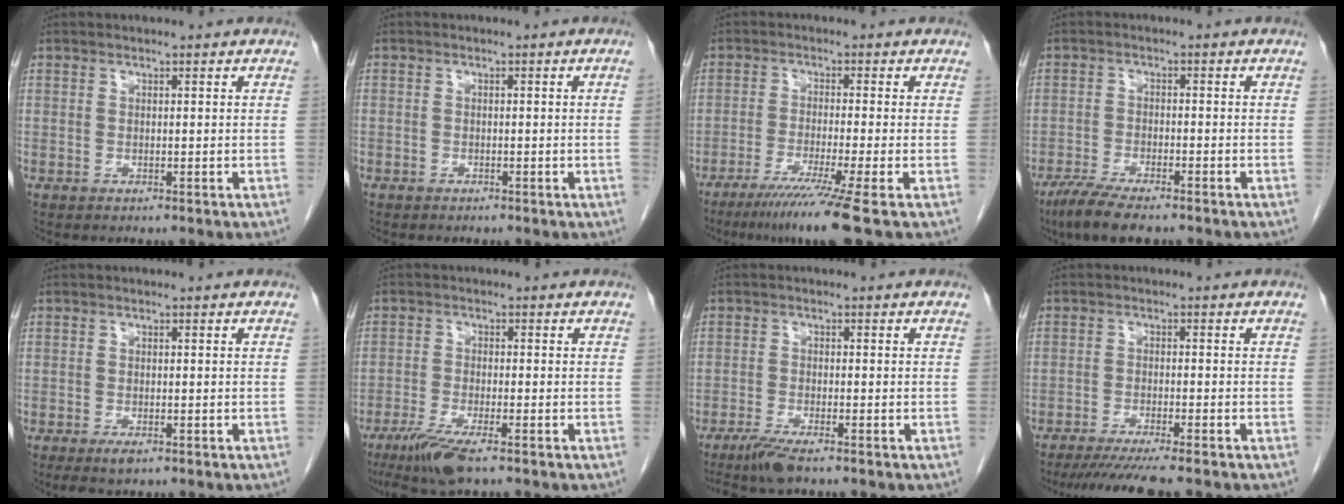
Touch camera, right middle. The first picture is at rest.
{"total": 0.6, "force": [-0.3, -0.2, 0.5], "torque": [-0.007, 0.003, -0.006]}
{"total": 9.0, "force": [-6.1, -2.2, 6.2], "torque": [-0.099, -0.034, -0.104]}
{"total": 7.4, "force": [-5.7, 1.3, 4.5], "torque": [-0.080, -0.017, -0.095]}
{"total": 2.0, "force": [-1.2, 0.7, 1.5], "torque": [-0.029, -0.004, -0.016]}
{"total": 6.5, "force": [-4.4, 0.5, 4.7], "torque": [-0.092, -0.018, -0.081]}
{"total": 4.3, "force": [-3.3, 0.3, 2.8], "torque": [-0.057, -0.011, -0.061]}
{"total": 8.7, "force": [-7.3, -0.3, 4.7], "torque": [-0.058, -0.023, -0.114]}